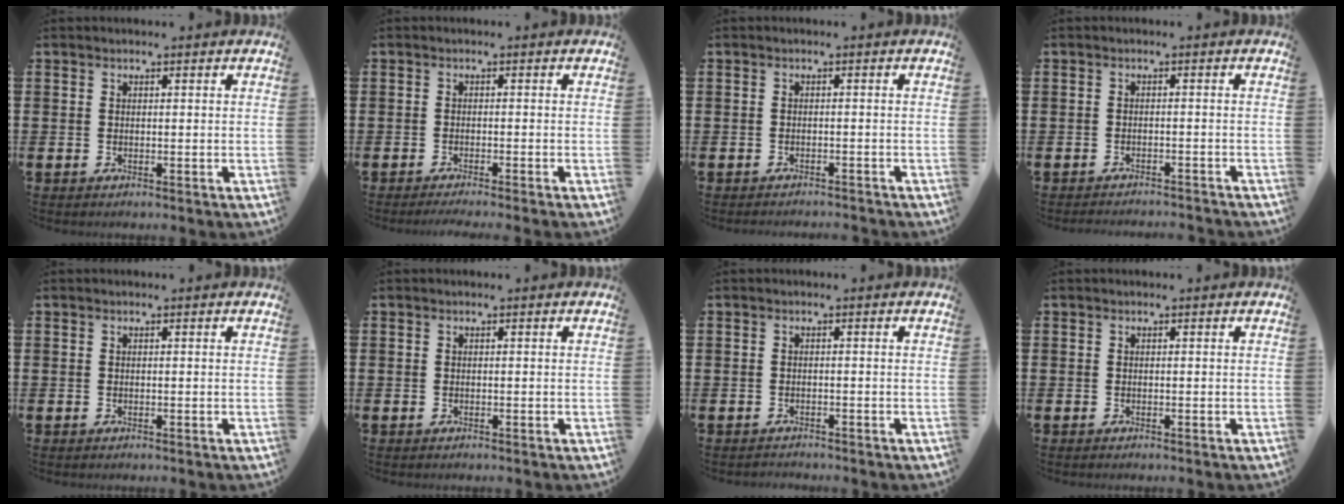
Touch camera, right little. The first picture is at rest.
{"total": 0.9, "force": [-0.9, -0.2, 0.4], "torque": [-0.004, -0.002, -0.017]}
{"total": 0.9, "force": [-0.9, -0.1, 0.0], "torque": [-0.001, 0.001, -0.018]}
{"total": 1.3, "force": [-1.3, -0.1, 0.0], "torque": [-0.002, 0.003, -0.026]}
{"total": 0.0}
{"total": 0.0}
{"total": 0.6, "force": [-0.6, 0.1, 0.0], "torque": [-0.002, -0.002, -0.013]}
{"total": 0.0}